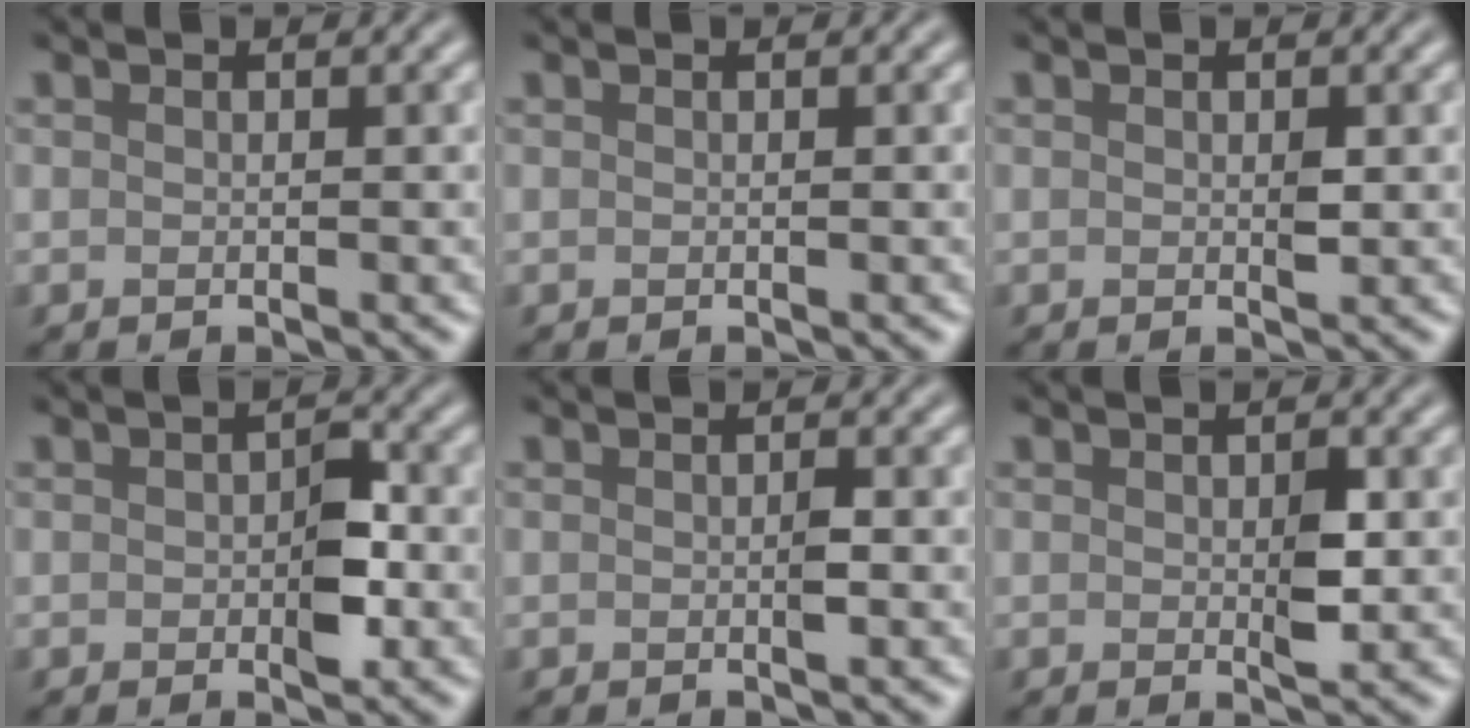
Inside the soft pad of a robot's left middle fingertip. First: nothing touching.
{"total": 0.0}
{"total": 0.8, "force": [0.0, 0.3, 0.7], "torque": [-0.011, -0.003, 0.000]}
{"total": 2.8, "force": [-0.3, 1.4, 2.4], "torque": [-0.033, 0.000, -0.006]}
{"total": 0.8, "force": [-0.1, 0.1, 0.8], "torque": [-0.014, 0.000, 0.000]}
{"total": 1.9, "force": [0.0, 0.8, 1.7], "torque": [-0.028, -0.003, 0.002]}